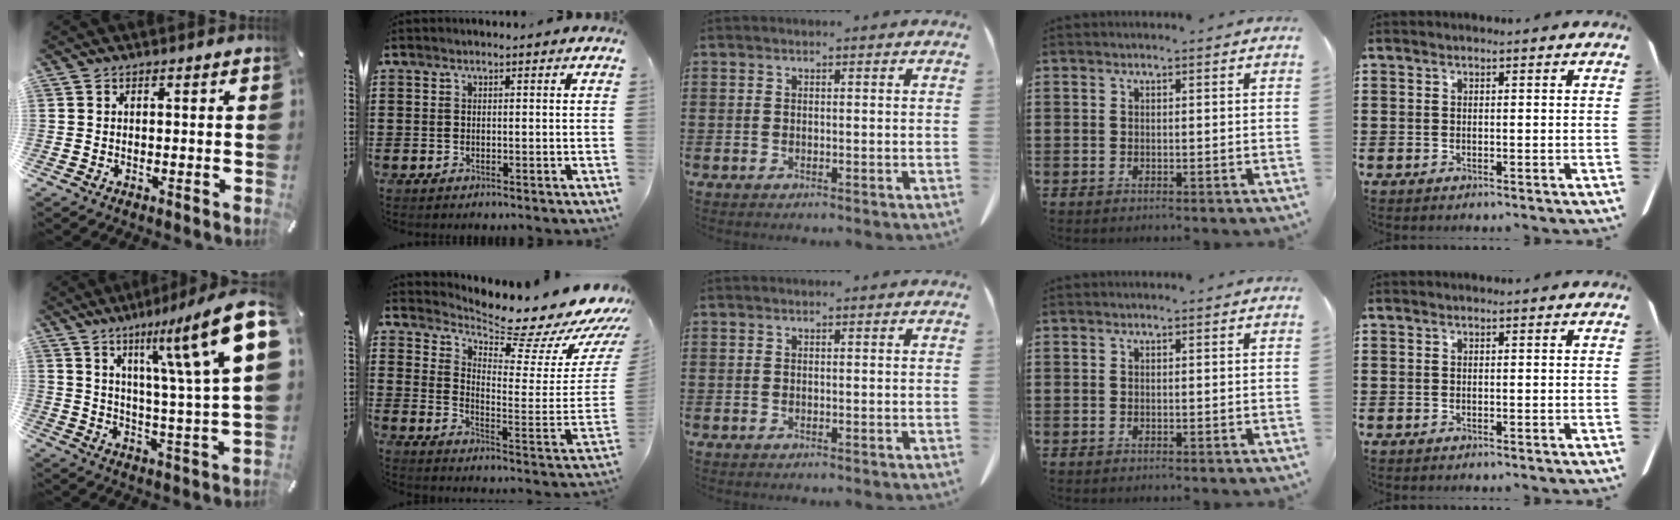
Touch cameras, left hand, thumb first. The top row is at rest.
{"thumb": {"total": 19.2, "force": [9.3, 3.4, 16.4], "torque": [-0.241, -0.050, 0.130]}, "index": {"total": 7.1, "force": [6.3, 1.3, 3.0], "torque": [-0.057, -0.075, 0.100]}}